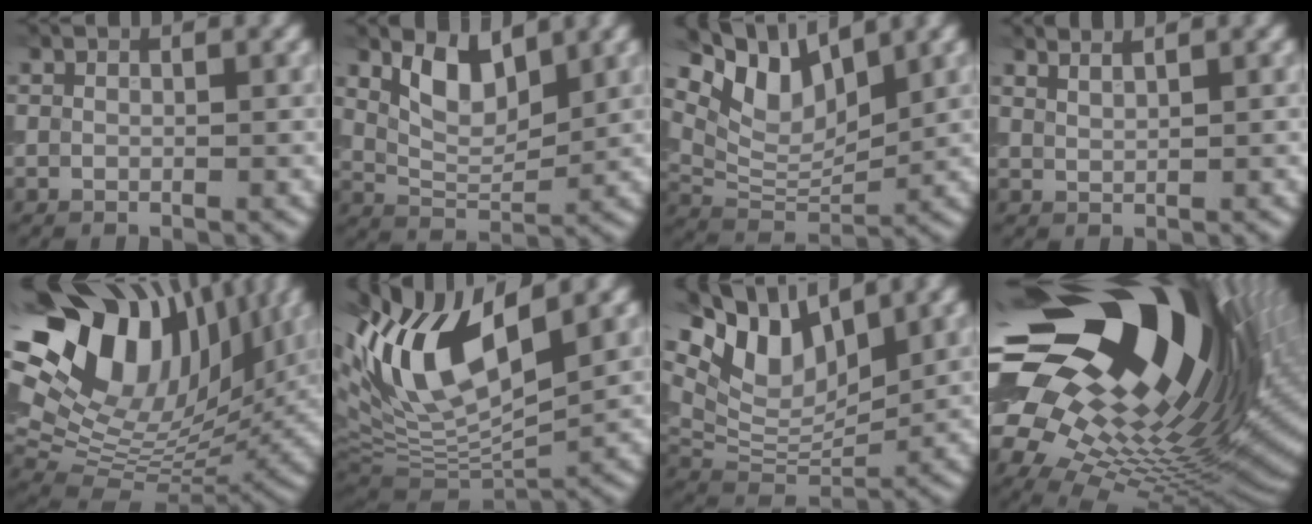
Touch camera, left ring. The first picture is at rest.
{"total": 4.6, "force": [2.3, 2.2, 3.3], "torque": [-0.065, -0.004, 0.045]}
{"total": 7.3, "force": [4.9, 3.1, 4.4], "torque": [-0.085, 0.004, 0.087]}
{"total": 2.3, "force": [1.9, 0.6, 1.0], "torque": [-0.003, 0.005, 0.018]}
{"total": 17.9, "force": [7.9, 11.3, 11.4], "torque": [-0.222, 0.040, 0.144]}
{"total": 11.8, "force": [3.6, 4.6, 10.3], "torque": [-0.204, 0.009, 0.062]}
{"total": 8.9, "force": [5.4, 4.1, 5.7], "torque": [-0.115, 0.010, 0.099]}
{"total": 21.8, "force": [6.9, 10.7, 17.7], "torque": [-0.294, -0.006, 0.114]}